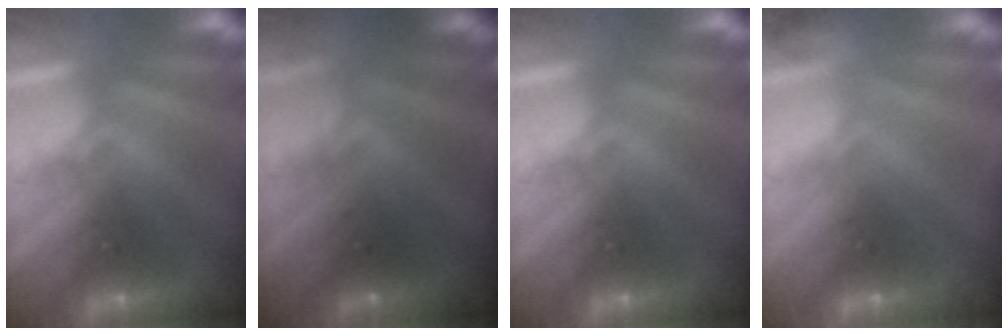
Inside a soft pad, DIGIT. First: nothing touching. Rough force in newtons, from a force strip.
{"total": 7.4}
{"total": 0.0}
{"total": 2.8}